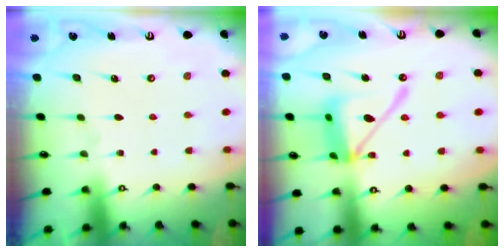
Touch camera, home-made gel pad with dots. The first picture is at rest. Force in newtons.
{"total": 14.4, "press": 14.3, "slide": 1.3}